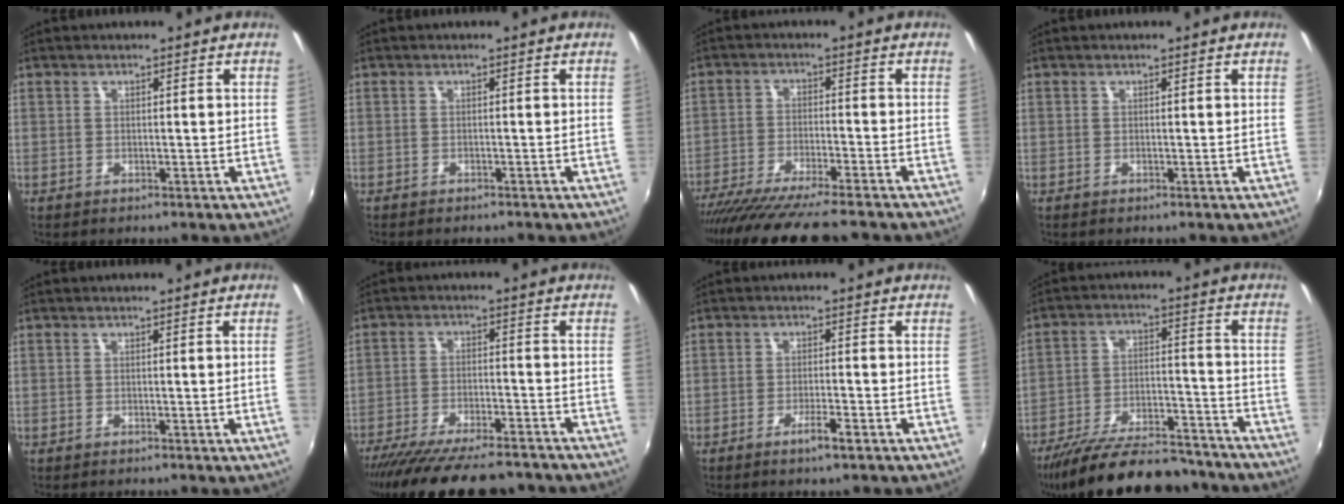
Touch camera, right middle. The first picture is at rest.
{"total": 2.1, "force": [-1.9, 0.5, 0.8], "torque": [-0.022, -0.011, -0.029]}
{"total": 16.4, "force": [-14.3, 0.6, 8.1], "torque": [-0.157, -0.045, -0.231]}
{"total": 0.0}
{"total": 0.8, "force": [0.0, -0.5, 0.6], "torque": [-0.004, -0.003, -0.001]}
{"total": 20.5, "force": [-17.4, 4.6, 9.8], "torque": [-0.189, -0.040, -0.258]}
{"total": 3.3, "force": [-2.1, 0.3, 2.5], "torque": [-0.054, -0.002, -0.037]}
{"total": 23.7, "force": [-20.3, 6.2, 10.5], "torque": [-0.196, -0.018, -0.292]}